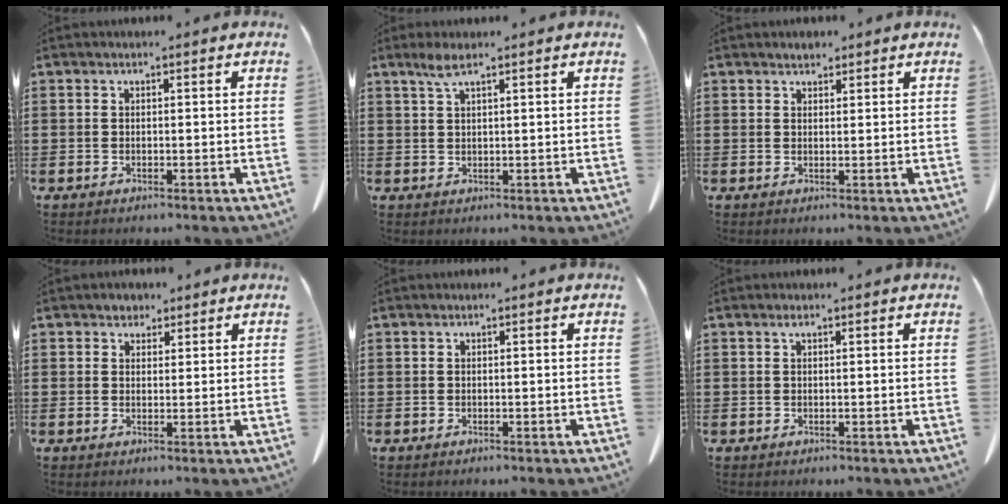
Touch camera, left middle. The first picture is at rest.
{"total": 2.8, "force": [1.7, 0.4, 2.1], "torque": [-0.047, 0.003, 0.030]}
{"total": 1.6, "force": [1.4, 0.5, 0.3], "torque": [-0.008, 0.004, 0.027]}
{"total": 2.0, "force": [1.6, 1.2, 0.1], "torque": [0.000, 0.005, 0.028]}
{"total": 0.0}
{"total": 0.6, "force": [0.3, 0.1, 0.5], "torque": [-0.010, 0.002, 0.006]}